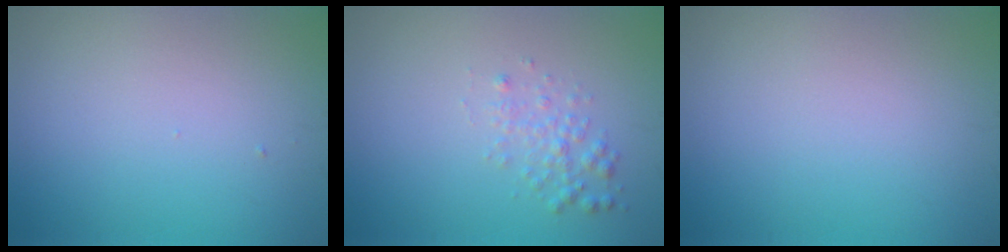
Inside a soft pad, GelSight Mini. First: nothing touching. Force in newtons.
{"total": 1.7, "press": 1.7, "slide": 0.0}
{"total": 0.0}